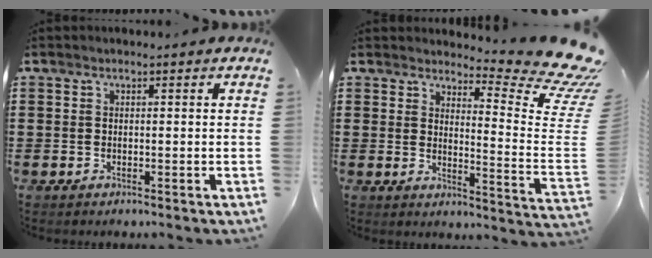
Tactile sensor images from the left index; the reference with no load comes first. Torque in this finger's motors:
{"motor_torque": [0.35, -1.48, -0.46, -0.08]}